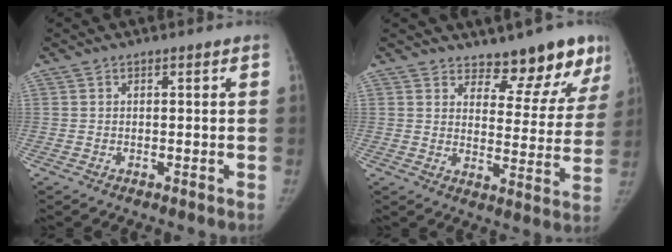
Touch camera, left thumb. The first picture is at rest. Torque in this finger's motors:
{"motor_torque": [-0.18, 0.39, -0.10, -0.04, -0.07]}